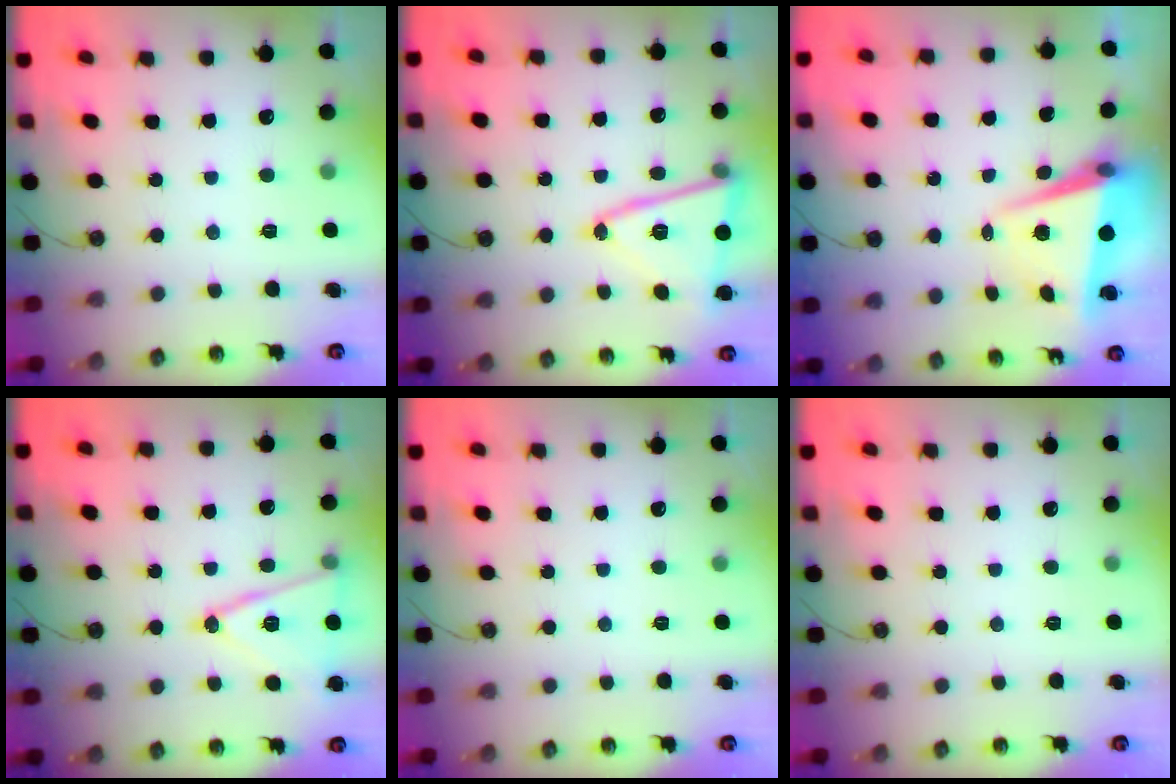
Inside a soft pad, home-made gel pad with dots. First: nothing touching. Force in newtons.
{"total": 14.3, "press": 14.1, "slide": 2.4}
{"total": 6.6, "press": 6.5, "slide": 1.2}
{"total": 14.8, "press": 14.4, "slide": 3.4}
{"total": 0.0}
{"total": 0.0}